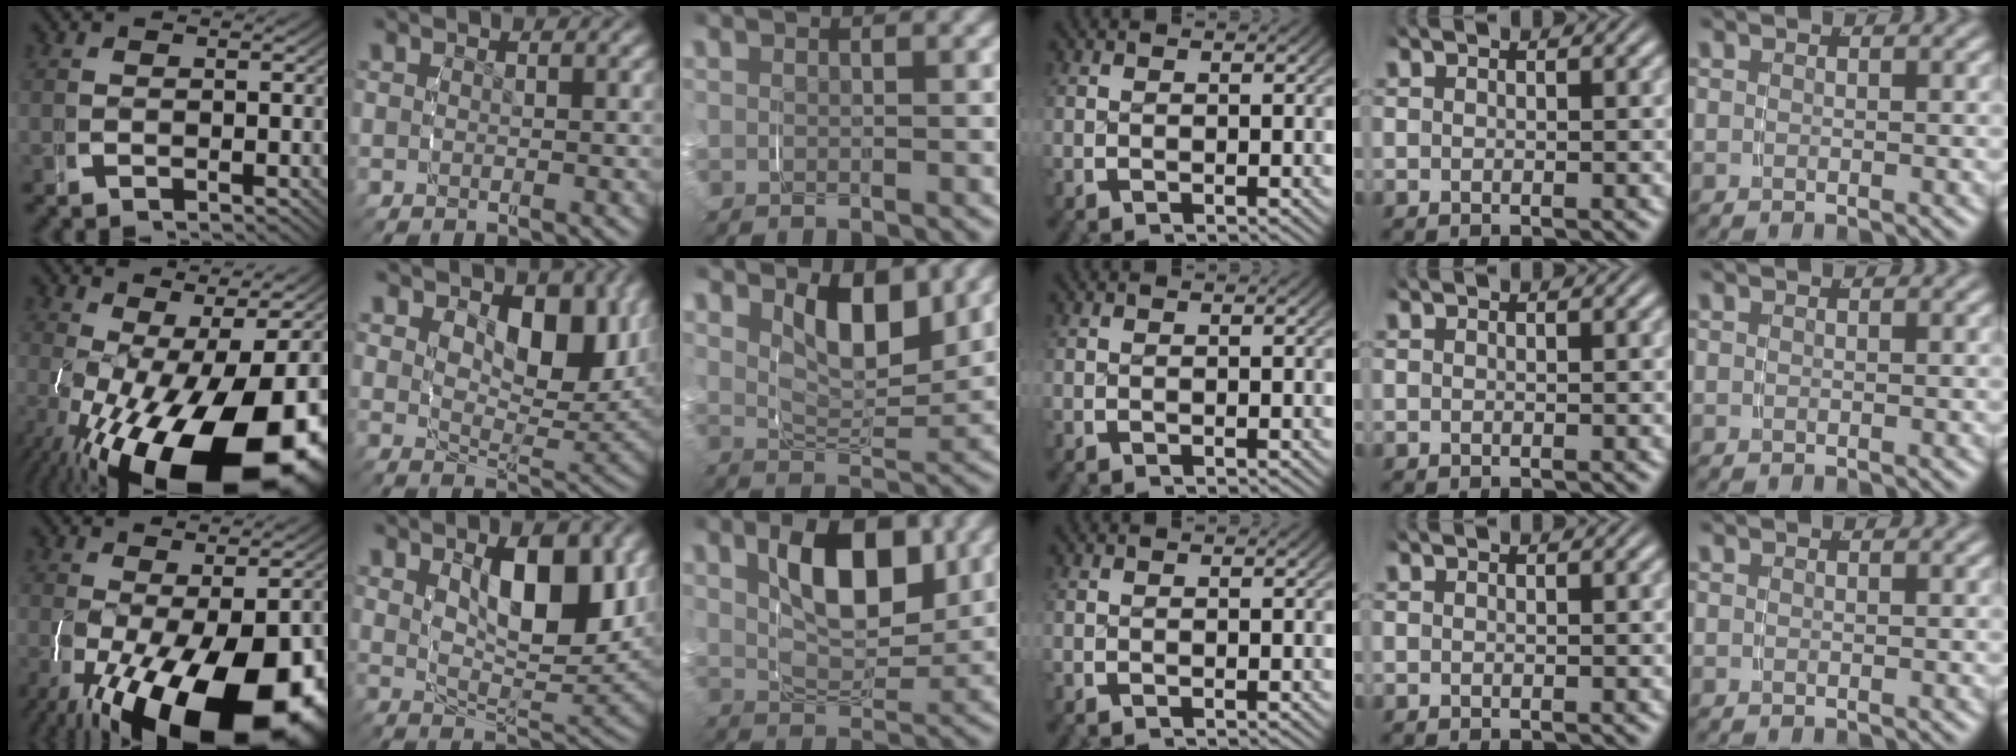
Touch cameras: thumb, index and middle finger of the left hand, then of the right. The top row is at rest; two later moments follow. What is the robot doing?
{"motion": "grasp_and_lifting", "object": "plastic wrap"}